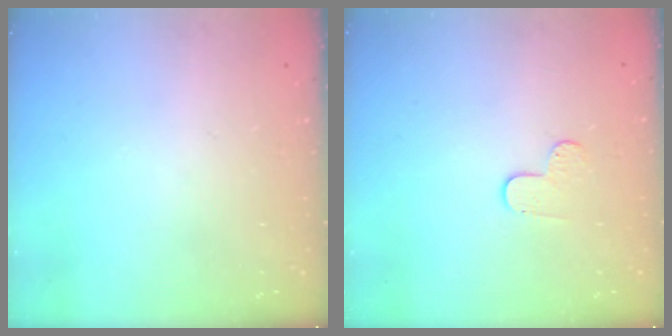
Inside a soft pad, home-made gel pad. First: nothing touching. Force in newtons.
{"total": 3.8, "press": 3.8, "slide": 0.4}